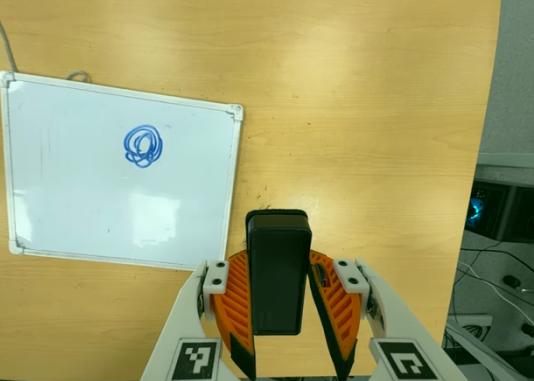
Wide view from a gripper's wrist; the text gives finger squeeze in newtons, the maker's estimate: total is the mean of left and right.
{"total": 3.9, "left": 3.1, "right": 4.6}